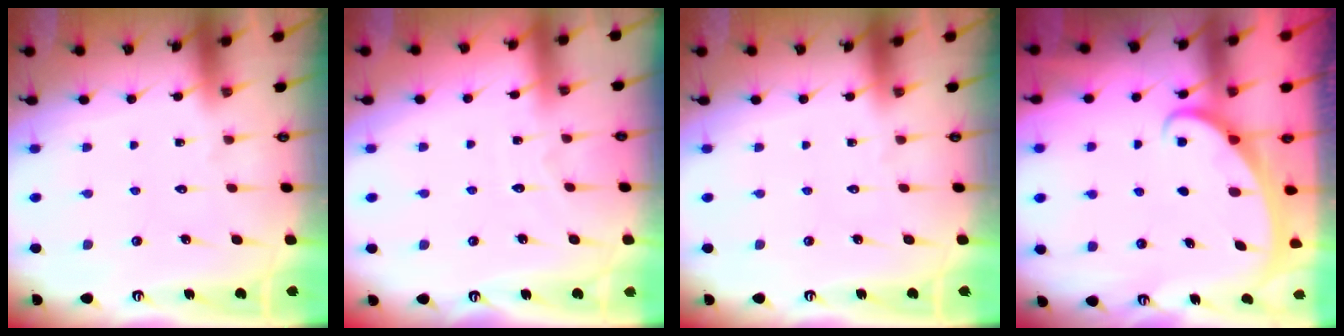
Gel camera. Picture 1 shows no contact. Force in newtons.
{"total": 2.9, "press": 2.9, "slide": 0.4}
{"total": 0.0}
{"total": 2.3, "press": 2.3, "slide": 0.4}